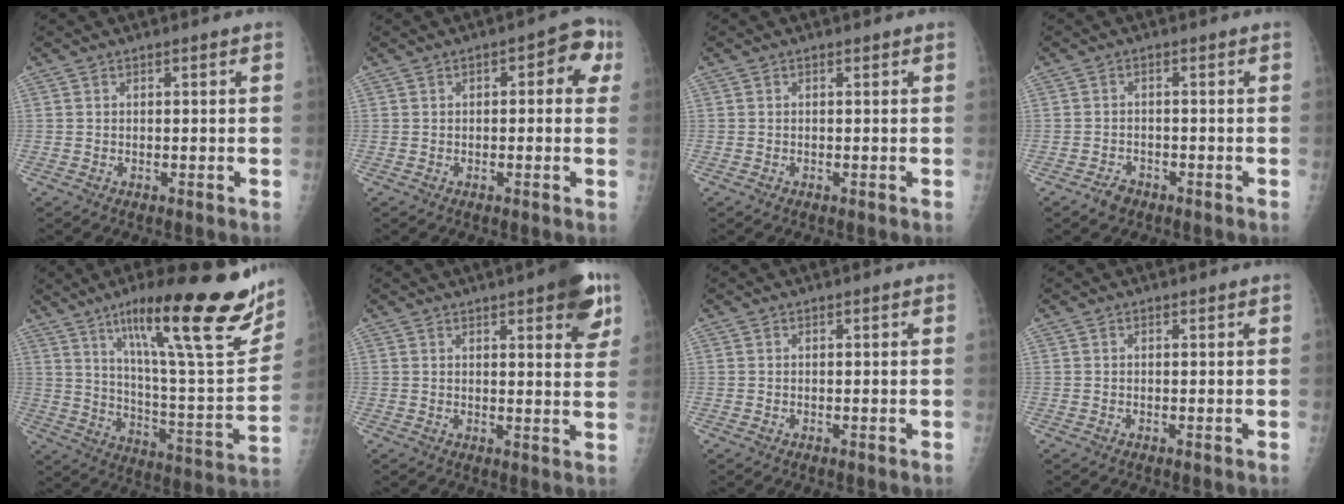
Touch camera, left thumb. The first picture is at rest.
{"total": 6.3, "force": [1.4, 3.0, 5.3], "torque": [-0.033, 0.018, 0.006]}
{"total": 0.0}
{"total": 2.4, "force": [-1.6, 1.6, 0.7], "torque": [-0.010, 0.007, -0.025]}
{"total": 28.6, "force": [16.8, 5.3, 22.5], "torque": [-0.308, -0.060, 0.266]}
{"total": 9.9, "force": [5.3, 2.9, 7.9], "torque": [-0.073, -0.018, 0.060]}
{"total": 0.0}
{"total": 0.0}